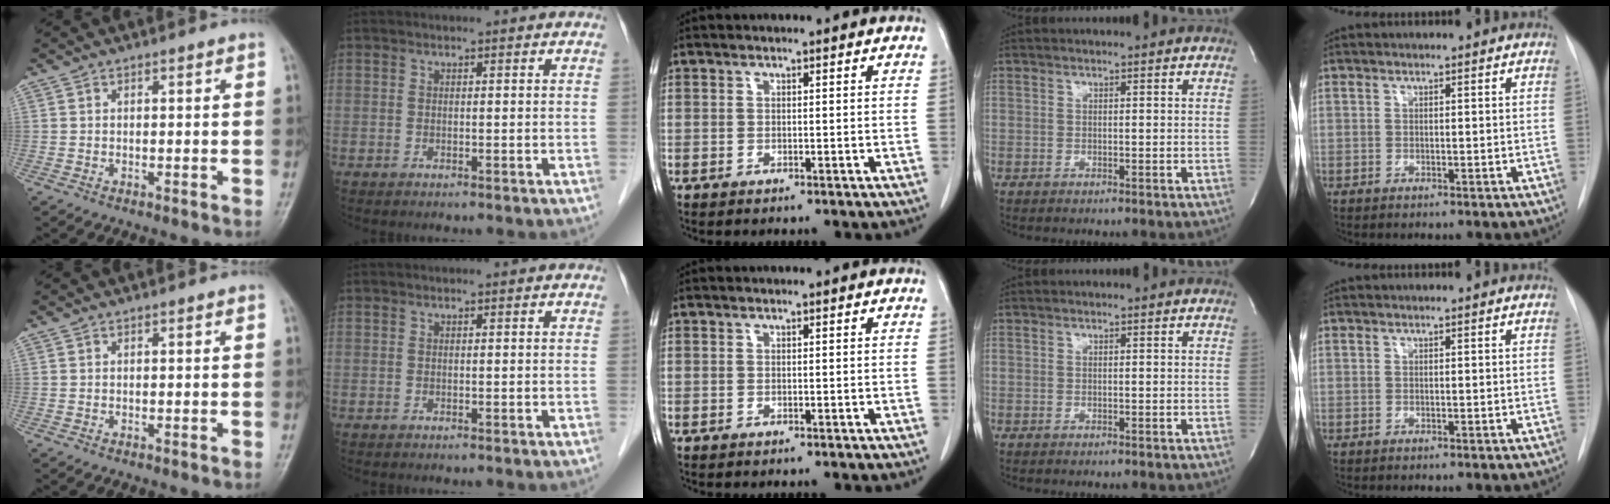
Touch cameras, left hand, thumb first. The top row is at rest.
{}